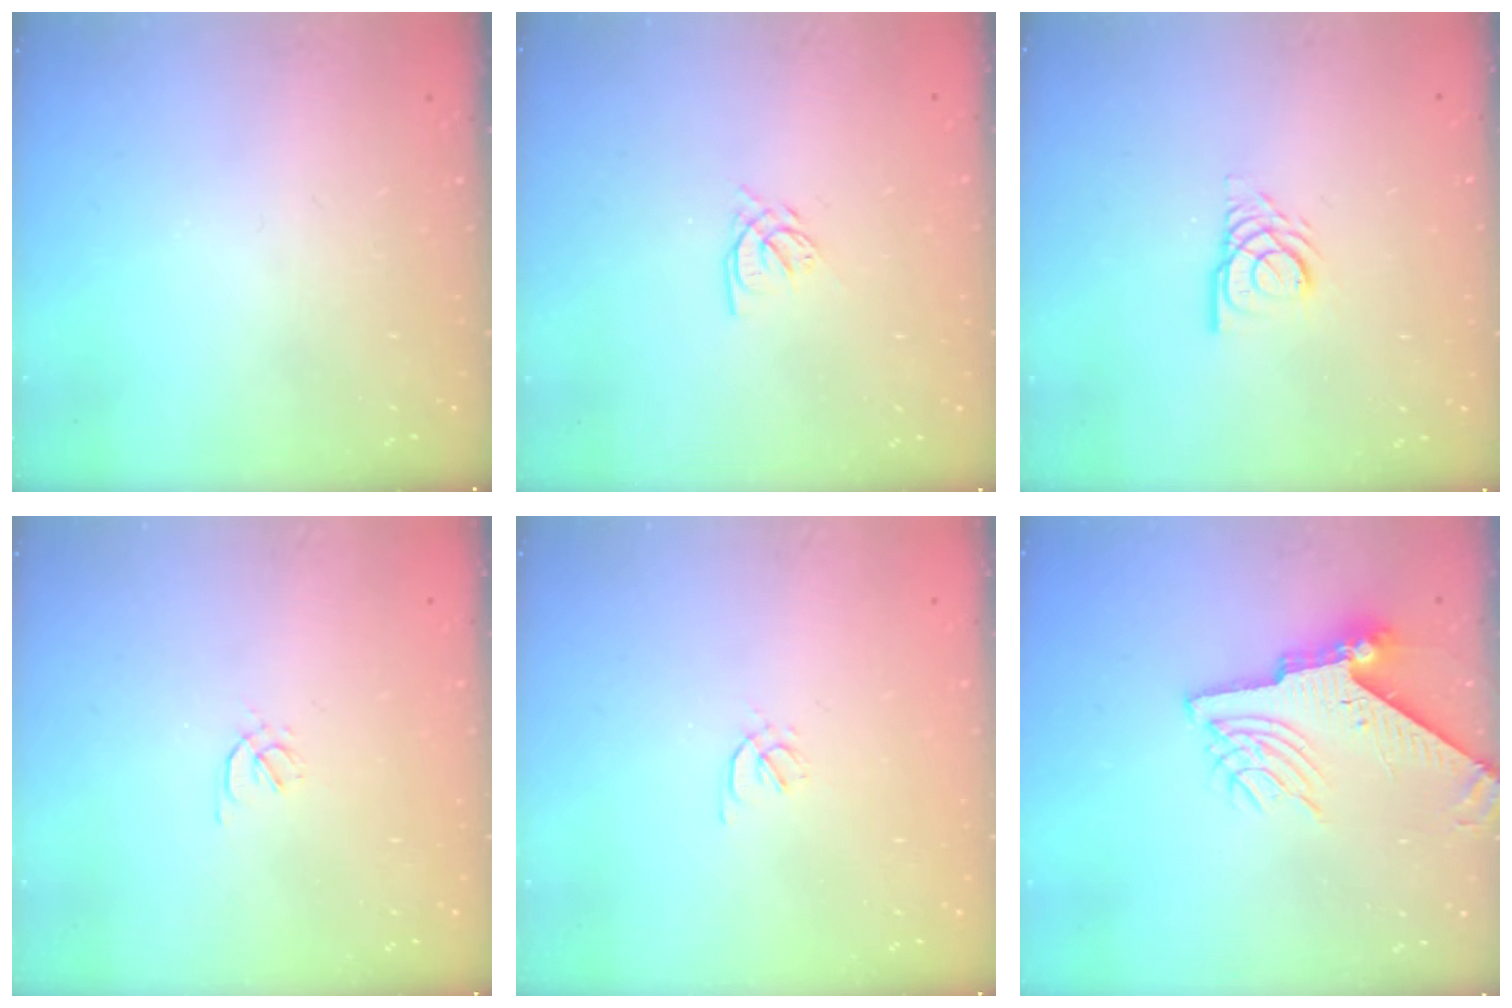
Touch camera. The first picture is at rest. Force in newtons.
{"total": 3.4, "press": 3.4, "slide": 0.2}
{"total": 5.7, "press": 5.7, "slide": 0.6}
{"total": 1.7, "press": 1.6, "slide": 0.5}
{"total": 1.7, "press": 1.6, "slide": 0.5}
{"total": 8.7, "press": 8.7, "slide": 1.2}